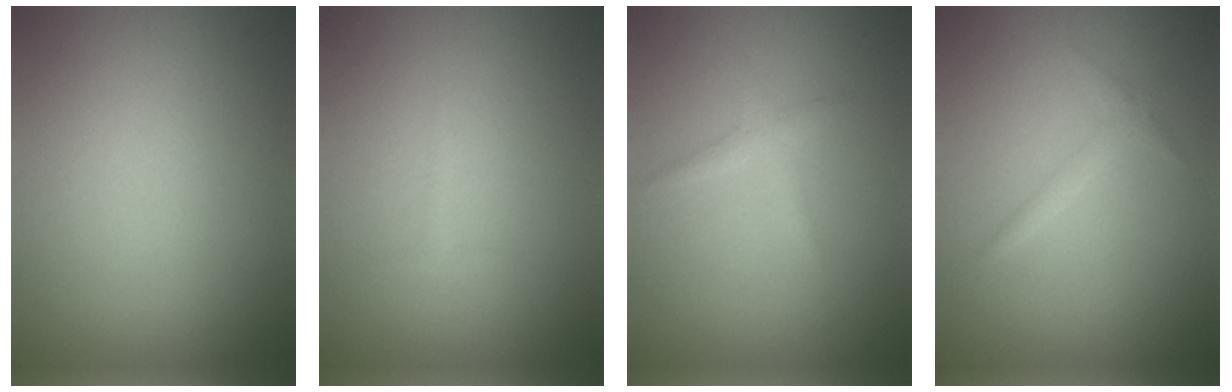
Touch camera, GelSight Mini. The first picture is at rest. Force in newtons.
{"total": 0.6, "press": 0.6, "slide": 0.0}
{"total": 1.2, "press": 1.2, "slide": 0.1}
{"total": 1.1, "press": 1.1, "slide": 0.1}